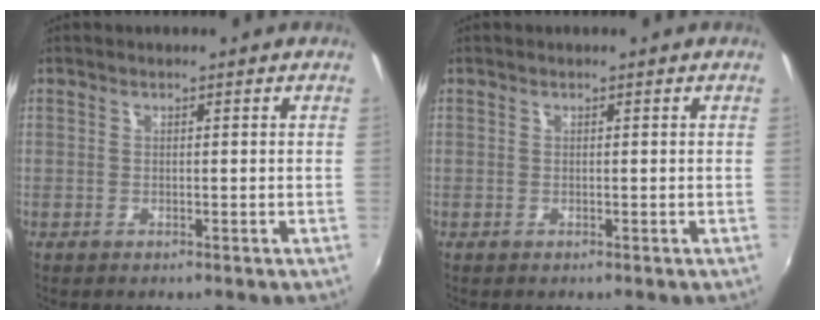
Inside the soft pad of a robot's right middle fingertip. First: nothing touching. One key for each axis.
{"total": 0.0}